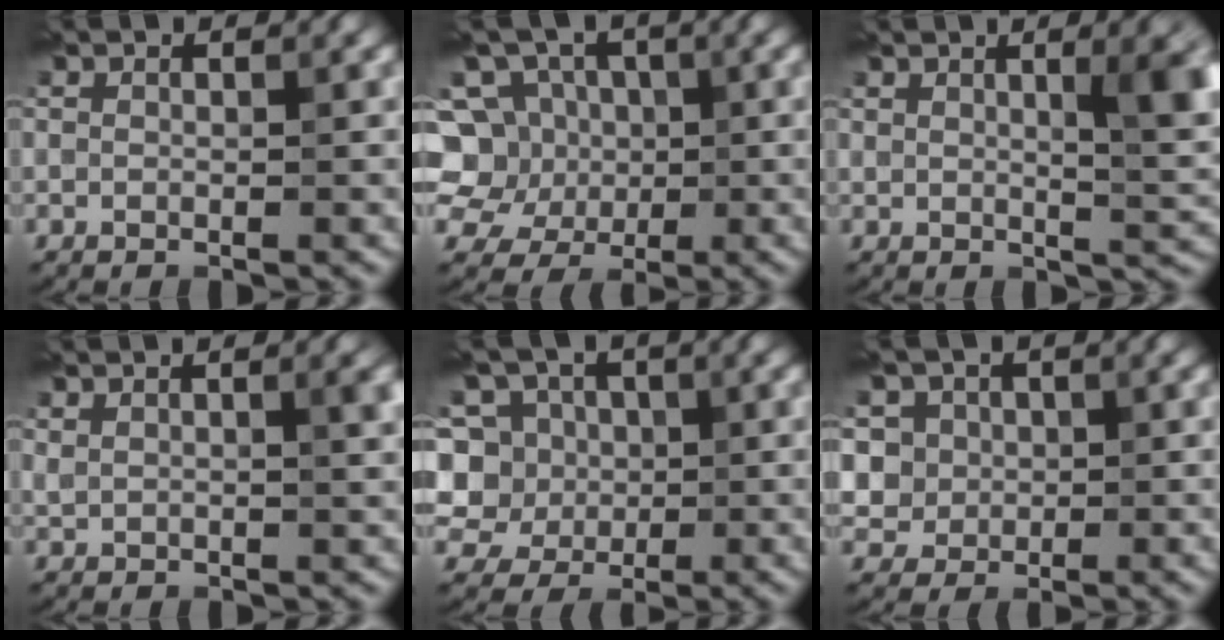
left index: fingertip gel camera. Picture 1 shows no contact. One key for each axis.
{"total": 7.7, "fx": 1.5, "fy": 6.7, "fz": 3.5, "tx": -0.083, "ty": 0.031, "tz": 0.004}
{"total": 3.8, "fx": 1.2, "fy": 0.8, "fz": 3.5, "tx": -0.052, "ty": -0.003, "tz": 0.031}
{"total": 2.0, "fx": 1.0, "fy": 0.8, "fz": 1.6, "tx": -0.036, "ty": 0.000, "tz": 0.033}
{"total": 11.3, "fx": 3.9, "fy": 9.1, "fz": 5.5, "tx": -0.137, "ty": 0.055, "tz": 0.057}
{"total": 11.5, "fx": 5.6, "fy": 8.6, "fz": 5.3, "tx": -0.128, "ty": 0.036, "tz": 0.087}